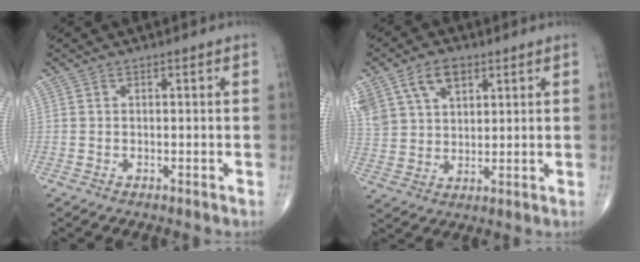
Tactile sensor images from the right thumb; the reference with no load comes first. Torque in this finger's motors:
{"motor_torque": [0.00, 0.92, 1.08, 1.02, 0.08]}